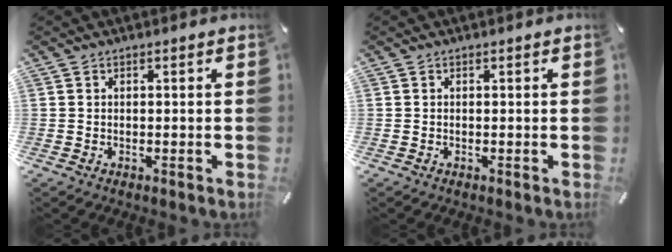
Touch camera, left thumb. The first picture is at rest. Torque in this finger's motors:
{"motor_torque": [0.00, 0.00, -0.02, 0.09, 0.00]}